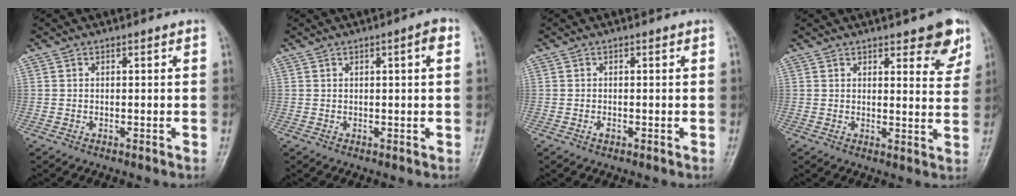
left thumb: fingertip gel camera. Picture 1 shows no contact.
{"total": 2.6, "force": [0.8, 0.3, 2.4], "torque": [-0.036, 0.004, 0.011]}
{"total": 0.7, "force": [-0.3, 0.4, 0.5], "torque": [-0.008, -0.001, -0.005]}
{"total": 7.6, "force": [4.9, 2.6, 5.2], "torque": [-0.035, -0.027, 0.059]}